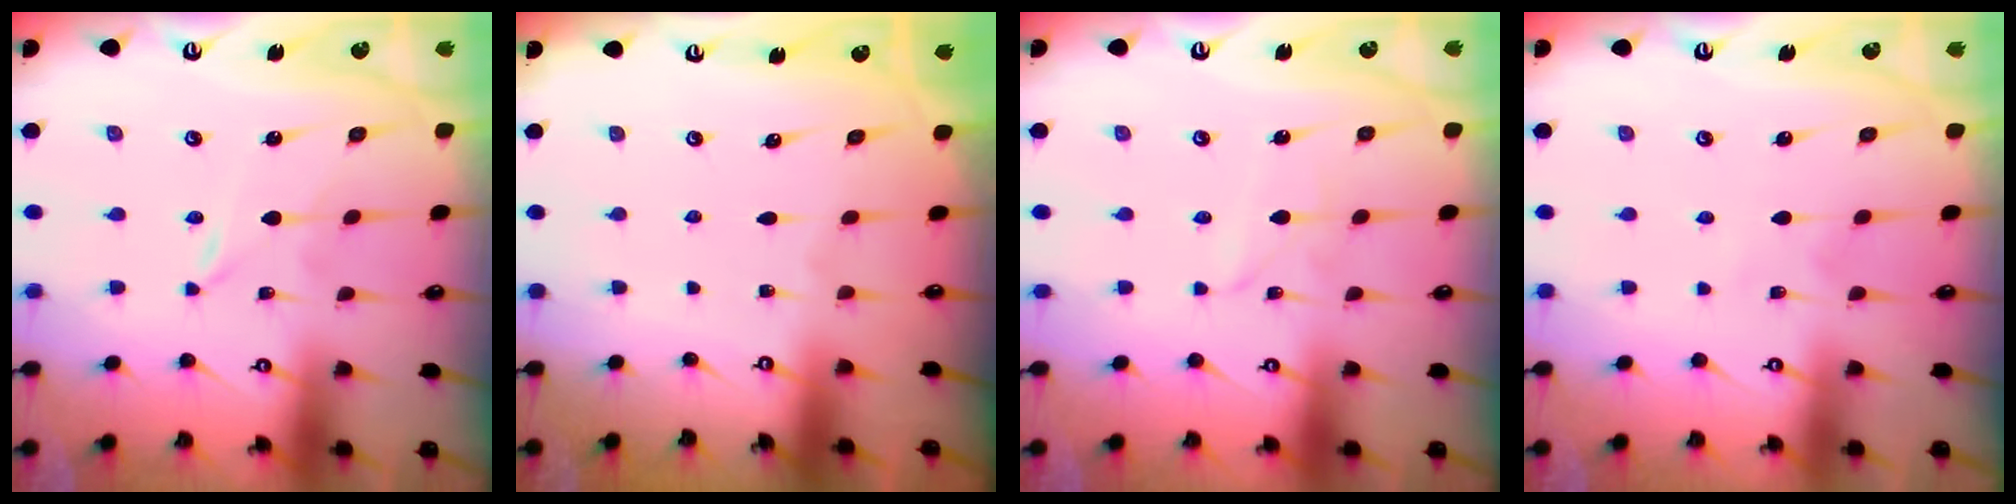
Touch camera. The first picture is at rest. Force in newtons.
{"total": 0.0}
{"total": 1.7, "press": 1.7, "slide": 0.2}
{"total": 2.2, "press": 2.2, "slide": 0.3}